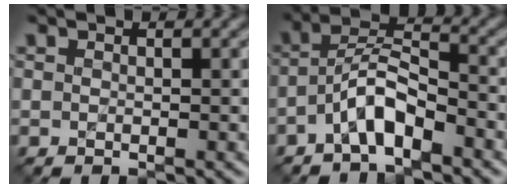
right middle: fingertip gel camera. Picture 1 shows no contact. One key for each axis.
{"total": 4.1, "fx": -2.5, "fy": 1.2, "fz": 3.0, "tx": -0.057, "ty": 0.016, "tz": -0.051}